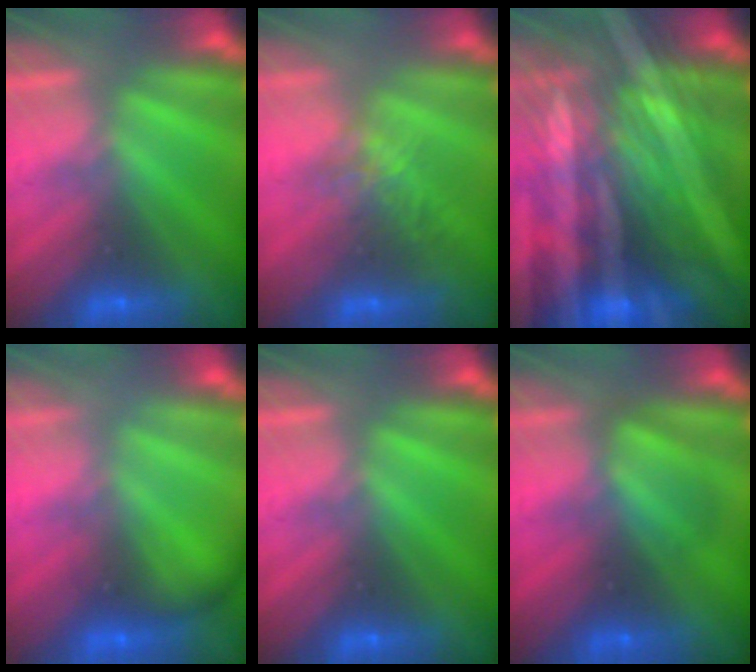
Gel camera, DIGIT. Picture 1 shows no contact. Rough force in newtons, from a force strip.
{"total": 3.8}
{"total": 8.1}
{"total": 1.9}
{"total": 0.0}
{"total": 2.5}